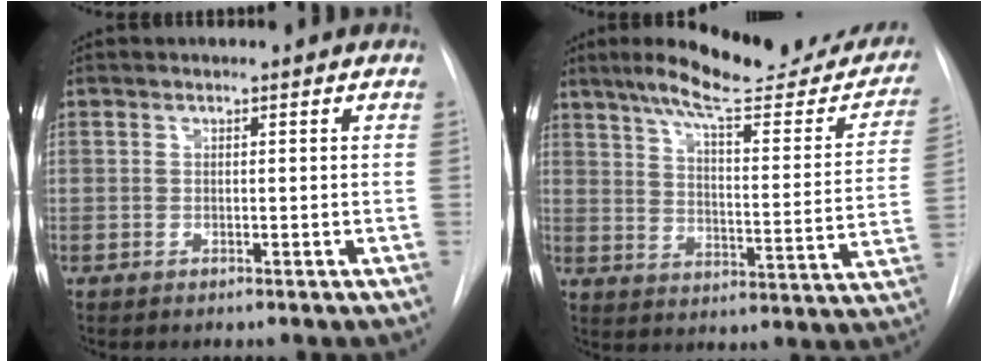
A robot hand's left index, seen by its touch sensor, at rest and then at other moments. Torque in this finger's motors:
{"motor_torque": [0.99, -1.15, 0.18, 0.04]}